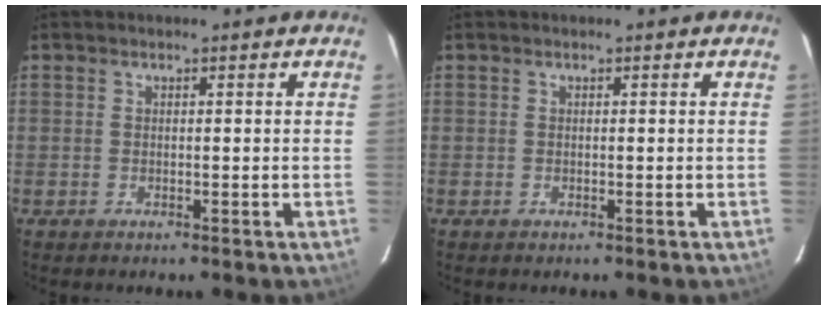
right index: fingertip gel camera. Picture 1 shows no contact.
{"total": 0.0}